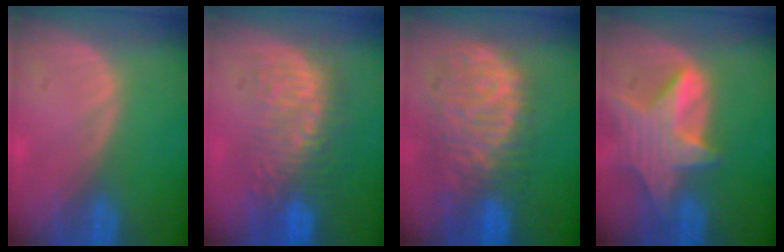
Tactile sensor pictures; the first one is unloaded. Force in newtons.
{"total": 9.2, "press": 8.6, "slide": 3.1}
{"total": 11.0, "press": 9.4, "slide": 5.7}
{"total": 8.5, "press": 7.6, "slide": 3.9}